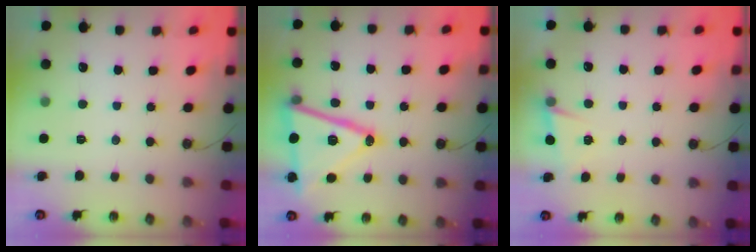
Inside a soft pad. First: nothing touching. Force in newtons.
{"total": 20.4, "press": 20.1, "slide": 3.4}
{"total": 2.6, "press": 1.9, "slide": 1.8}